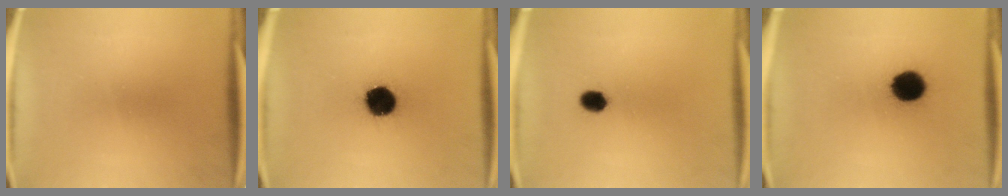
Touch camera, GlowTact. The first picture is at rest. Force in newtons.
{"total": 12.9}
{"total": 3.5}
{"total": 10.1}